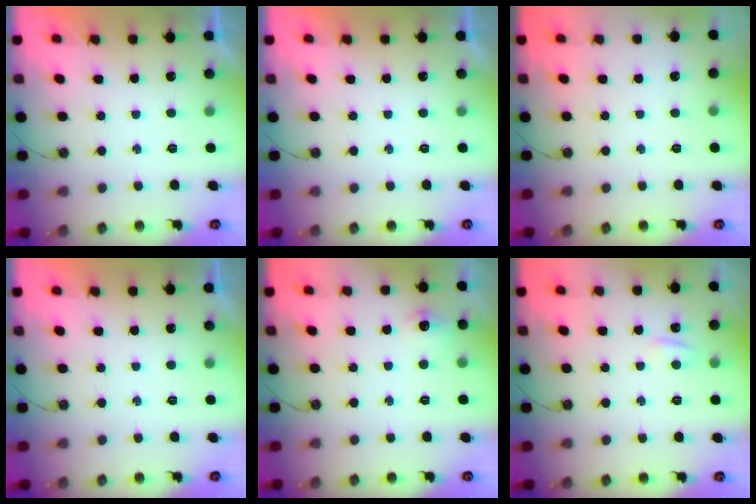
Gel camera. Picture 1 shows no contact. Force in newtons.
{"total": 0.0}
{"total": 0.0}
{"total": 0.0}
{"total": 6.3, "press": 6.3, "slide": 0.8}
{"total": 3.6, "press": 3.5, "slide": 0.4}